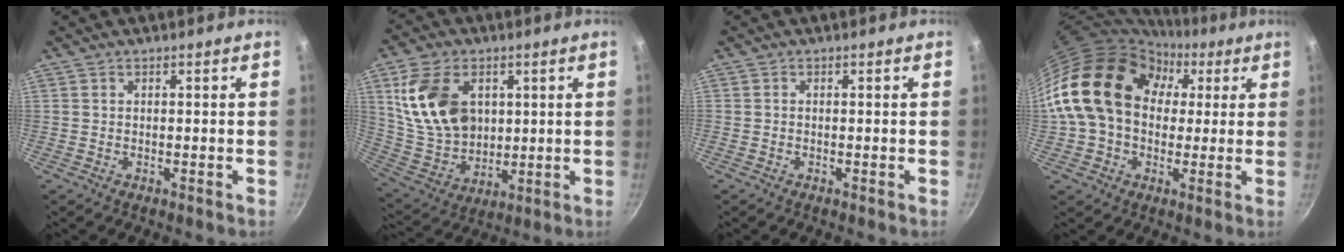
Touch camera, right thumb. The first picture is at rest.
{"total": 16.9, "force": [4.5, 11.9, 11.2], "torque": [-0.187, -0.017, 0.100]}
{"total": 0.0}
{"total": 20.1, "force": [3.6, 15.3, 12.5], "torque": [-0.196, 0.044, 0.056]}